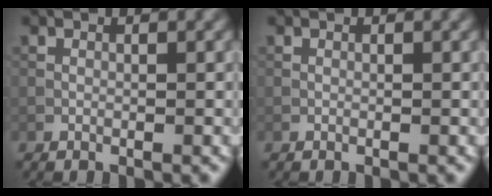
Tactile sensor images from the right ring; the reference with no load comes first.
{"total": 0.0}